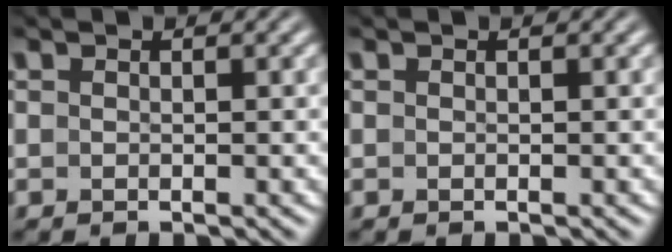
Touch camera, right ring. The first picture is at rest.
{"total": 0.0}